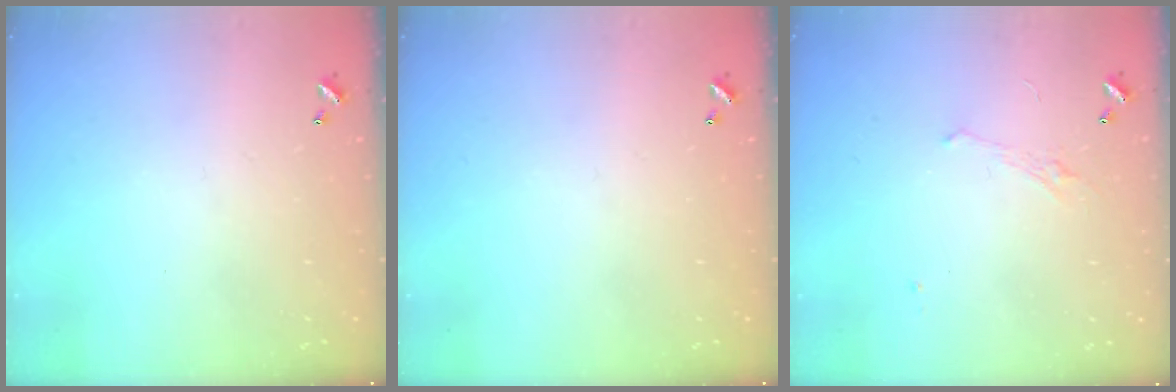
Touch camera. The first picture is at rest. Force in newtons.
{"total": 0.0}
{"total": 1.6, "press": 1.4, "slide": 0.8}